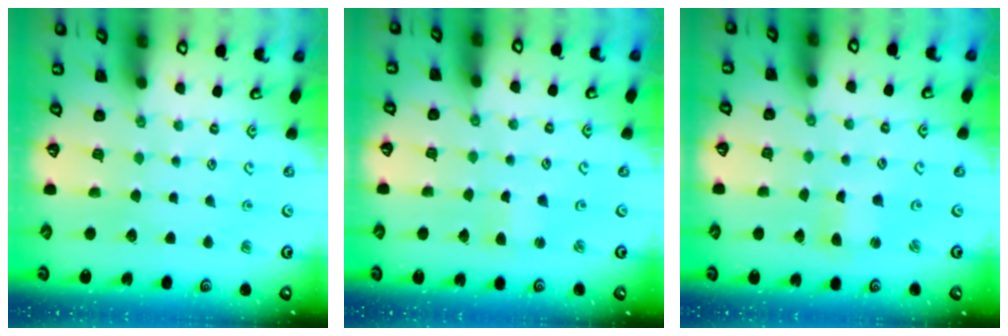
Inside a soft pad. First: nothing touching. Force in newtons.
{"total": 1.5, "press": 1.5, "slide": 0.2}
{"total": 1.4, "press": 1.4, "slide": 0.3}